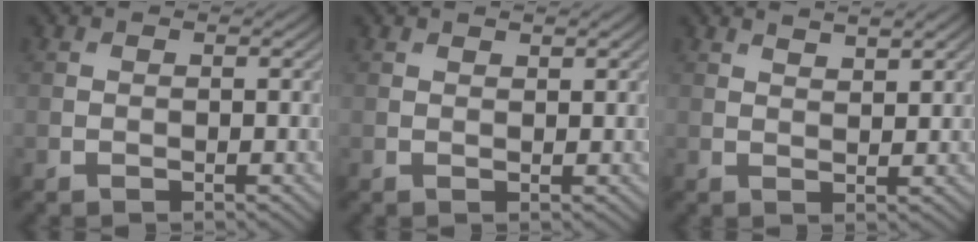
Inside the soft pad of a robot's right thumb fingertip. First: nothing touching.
{"total": 0.9, "force": [0.8, 0.1, 0.4], "torque": [-0.009, -0.001, 0.014]}
{"total": 2.6, "force": [2.0, 0.4, 1.7], "torque": [-0.027, -0.003, 0.040]}